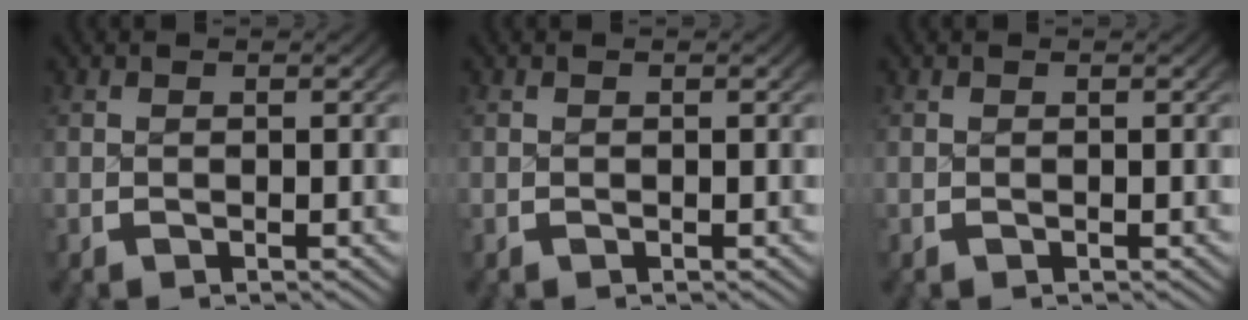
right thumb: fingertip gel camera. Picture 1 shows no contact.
{"total": 0.0}
{"total": 0.0}